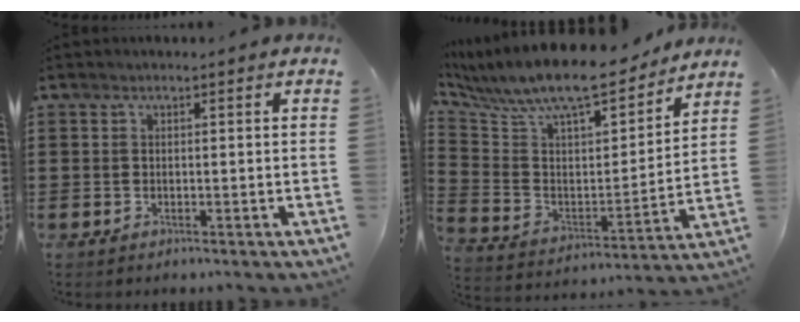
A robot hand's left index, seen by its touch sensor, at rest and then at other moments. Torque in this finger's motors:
{"motor_torque": [2.14, 0.00, 1.05, 0.21]}